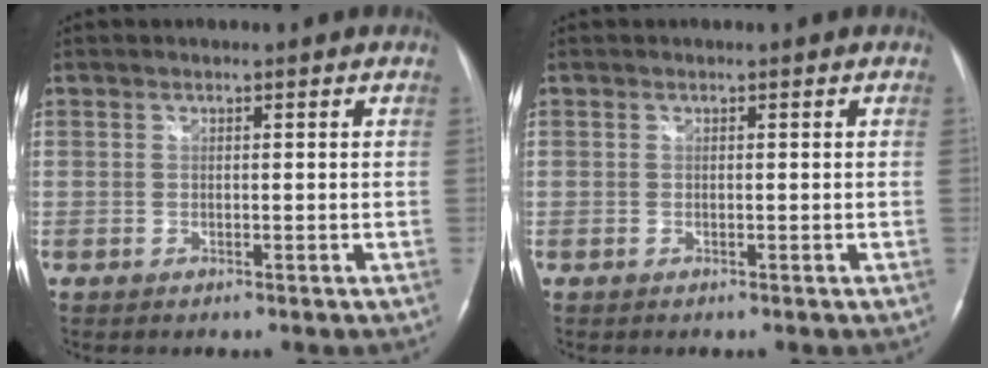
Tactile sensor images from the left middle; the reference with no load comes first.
{"total": 0.0}